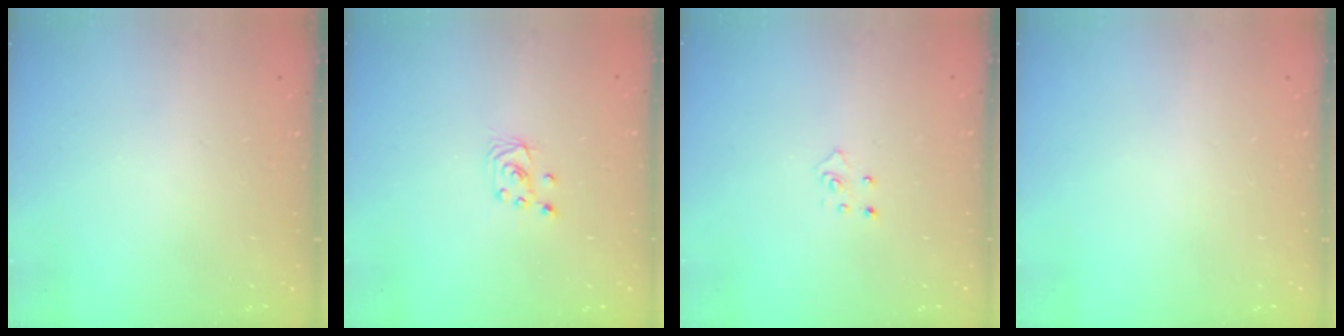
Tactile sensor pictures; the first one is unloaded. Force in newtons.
{"total": 3.0, "press": 3.0, "slide": 0.2}
{"total": 3.9, "press": 3.9, "slide": 0.3}
{"total": 0.0}